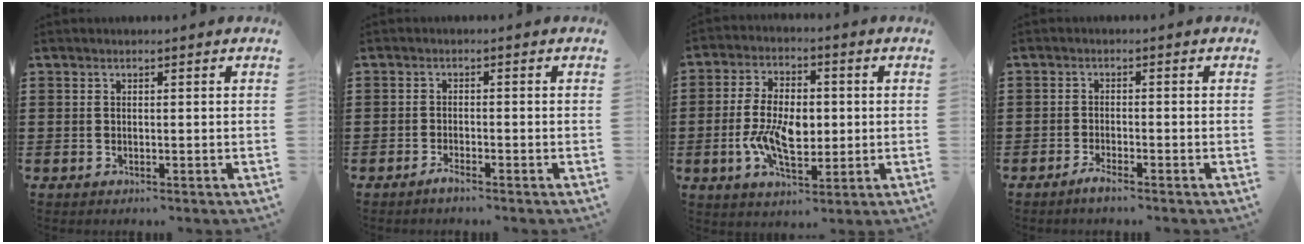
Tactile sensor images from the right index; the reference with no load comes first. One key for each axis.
{"total": 1.6, "fx": -1.4, "fy": 0.0, "fz": 0.7, "tx": -0.015, "ty": -0.004, "tz": -0.025}
{"total": 9.1, "fx": -1.0, "fy": 5.1, "fz": 7.4, "tx": -0.151, "ty": 0.003, "tz": -0.022}
{"total": 1.8, "fx": -1.6, "fy": -0.1, "fz": 0.8, "tx": -0.015, "ty": -0.003, "tz": -0.028}